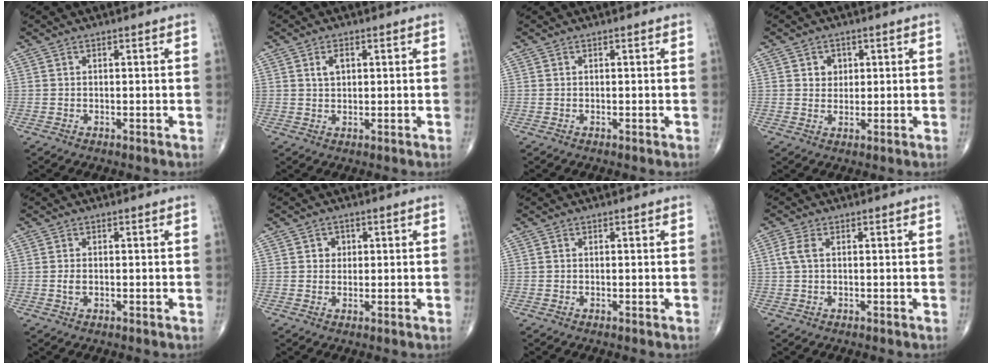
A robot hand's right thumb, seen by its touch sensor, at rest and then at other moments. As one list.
[{"total": 2.8, "force": [0.9, 1.7, 2.0], "torque": [-0.031, 0.000, 0.017]}, {"total": 0.0}, {"total": 3.1, "force": [1.0, 2.7, 1.2], "torque": [-0.001, -0.004, 0.015]}, {"total": 1.5, "force": [-0.2, 0.8, 1.2], "torque": [-0.024, 0.000, -0.005]}, {"total": 2.2, "force": [0.5, 2.0, 0.8], "torque": [0.003, 0.000, 0.005]}, {"total": 0.0}, {"total": 2.6, "force": [0.5, 1.3, 2.2], "torque": [-0.063, 0.010, 0.009]}]